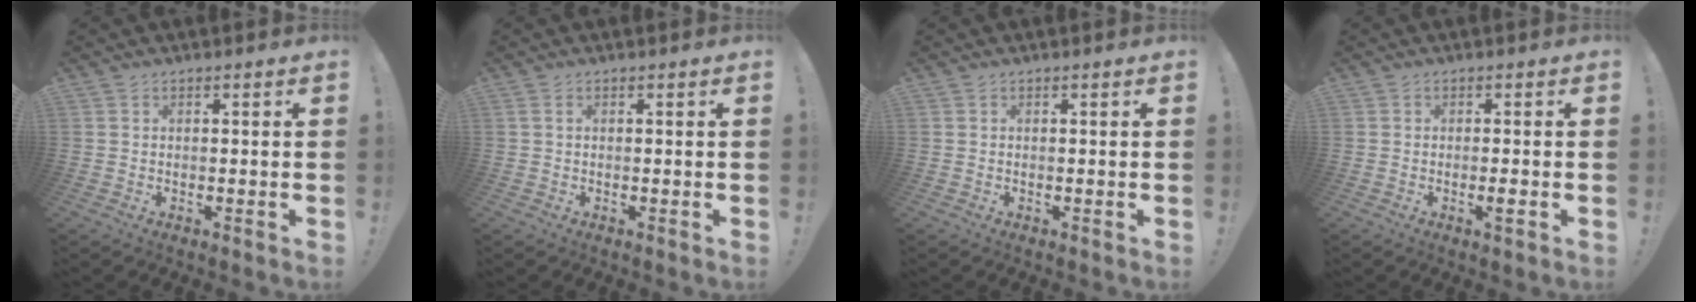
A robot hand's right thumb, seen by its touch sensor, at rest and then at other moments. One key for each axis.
{"total": 0.6, "fx": 0.2, "fy": 0.1, "fz": 0.6, "tx": -0.021, "ty": 0.004, "tz": 0.005}
{"total": 0.0}
{"total": 2.0, "fx": -0.8, "fy": 0.0, "fz": 1.9, "tx": -0.030, "ty": -0.003, "tz": -0.014}